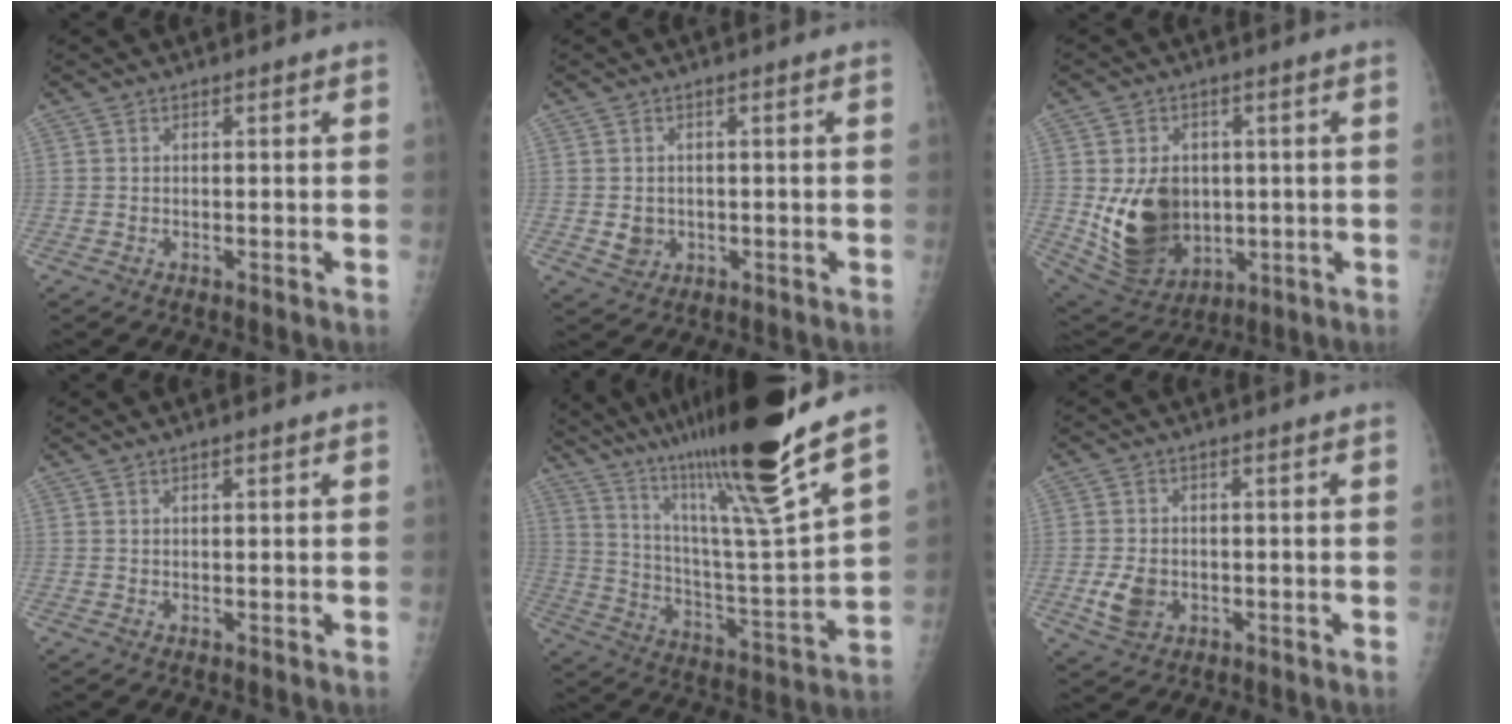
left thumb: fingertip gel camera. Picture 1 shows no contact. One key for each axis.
{"total": 3.4, "fx": -0.4, "fy": 3.0, "fz": 1.5, "tx": -0.012, "ty": 0.001, "tz": 0.001}
{"total": 15.2, "fx": -0.6, "fy": 11.4, "fz": 10.0, "tx": -0.141, "ty": -0.014, "tz": 0.017}
{"total": 1.0, "fx": 0.6, "fy": 0.3, "fz": 0.8, "tx": -0.012, "ty": 0.000, "tz": 0.009}
{"total": 26.3, "fx": 18.8, "fy": 1.6, "fz": 18.3, "tx": -0.297, "ty": -0.081, "tz": 0.321}
{"total": 5.3, "fx": -1.3, "fy": 4.0, "fz": 3.2, "tx": -0.055, "ty": 0.001, "tz": -0.020}